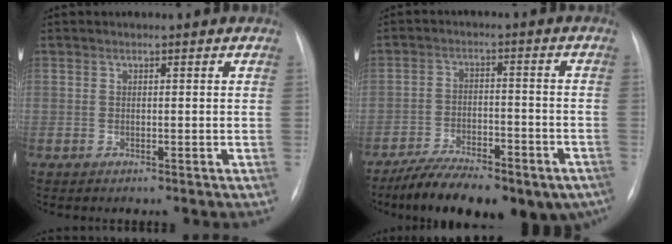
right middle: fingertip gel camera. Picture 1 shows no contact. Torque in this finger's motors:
{"motor_torque": [1.07, -1.07, 0.26, 0.14]}